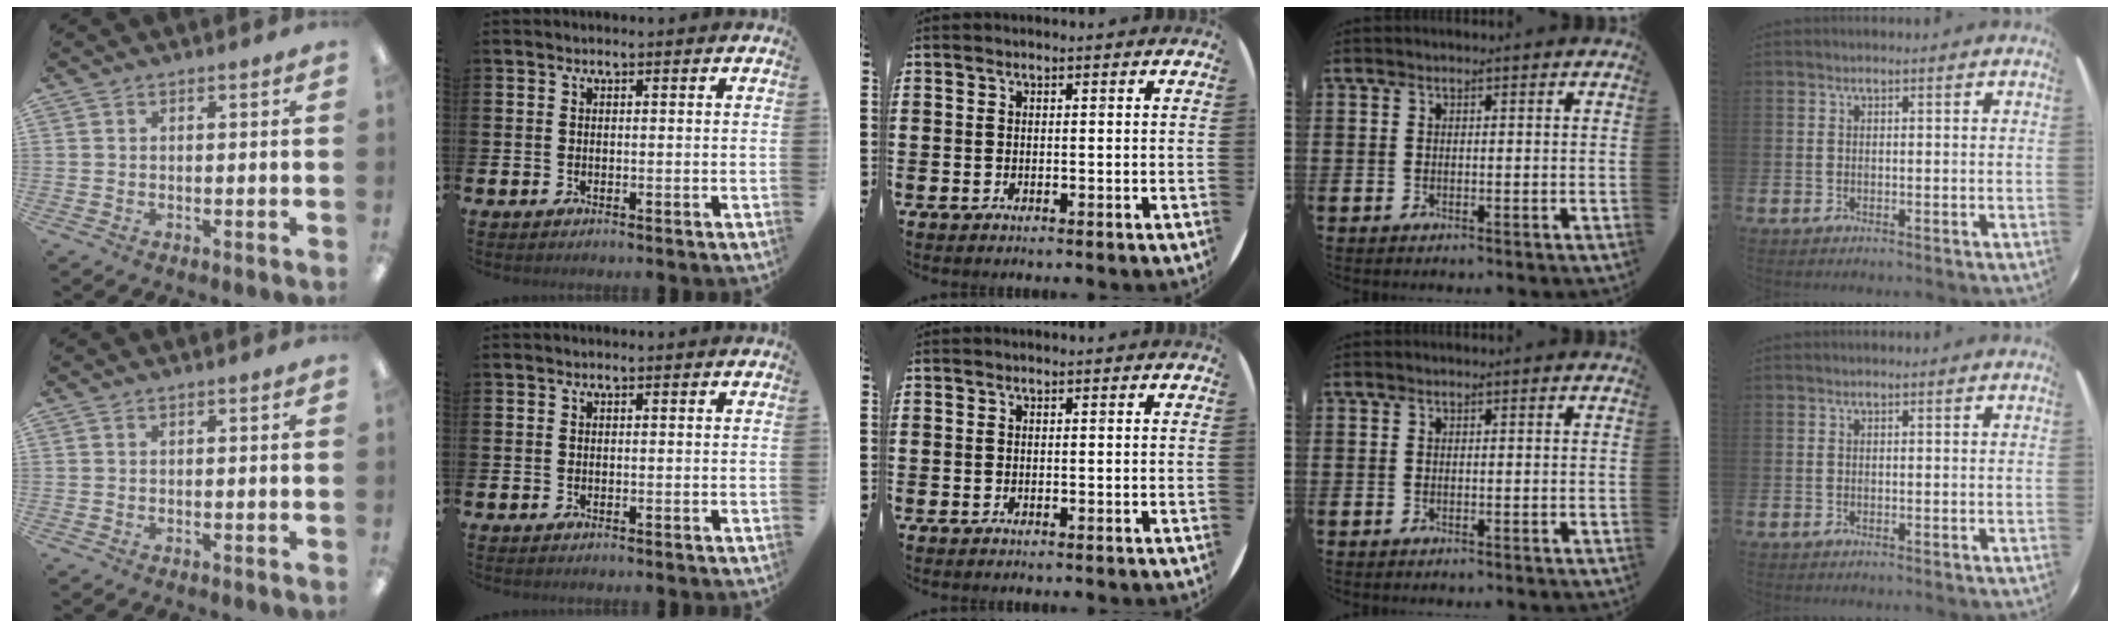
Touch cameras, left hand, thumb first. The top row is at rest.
{}